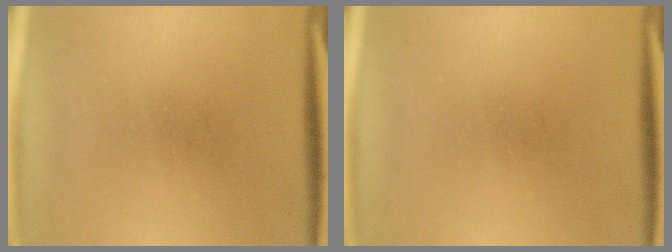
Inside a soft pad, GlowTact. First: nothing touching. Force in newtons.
{"total": 0.0}